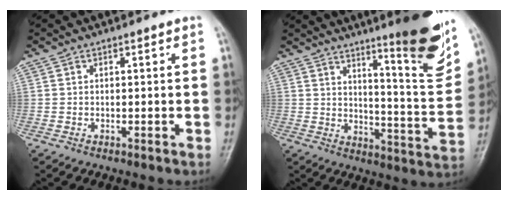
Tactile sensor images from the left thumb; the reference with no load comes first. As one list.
[{"total": 17.9, "force": [11.4, 2.4, 13.6], "torque": [-0.154, -0.075, 0.165]}]